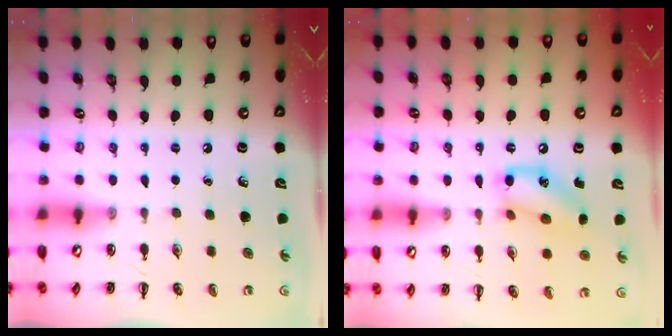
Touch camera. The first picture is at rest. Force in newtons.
{"total": 12.8, "press": 12.5, "slide": 2.5}